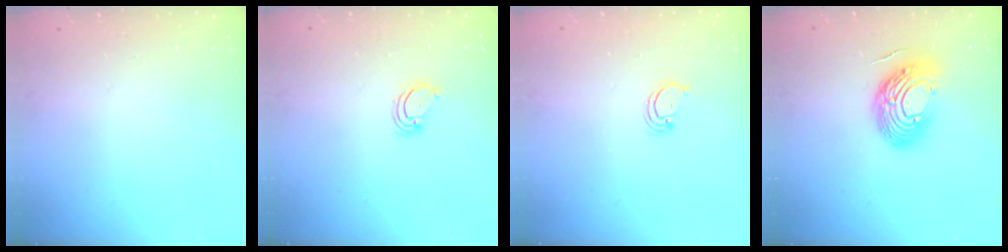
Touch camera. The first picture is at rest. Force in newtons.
{"total": 2.9, "press": 2.9, "slide": 0.3}
{"total": 1.7, "press": 1.7, "slide": 0.1}
{"total": 14.9, "press": 14.9, "slide": 1.3}